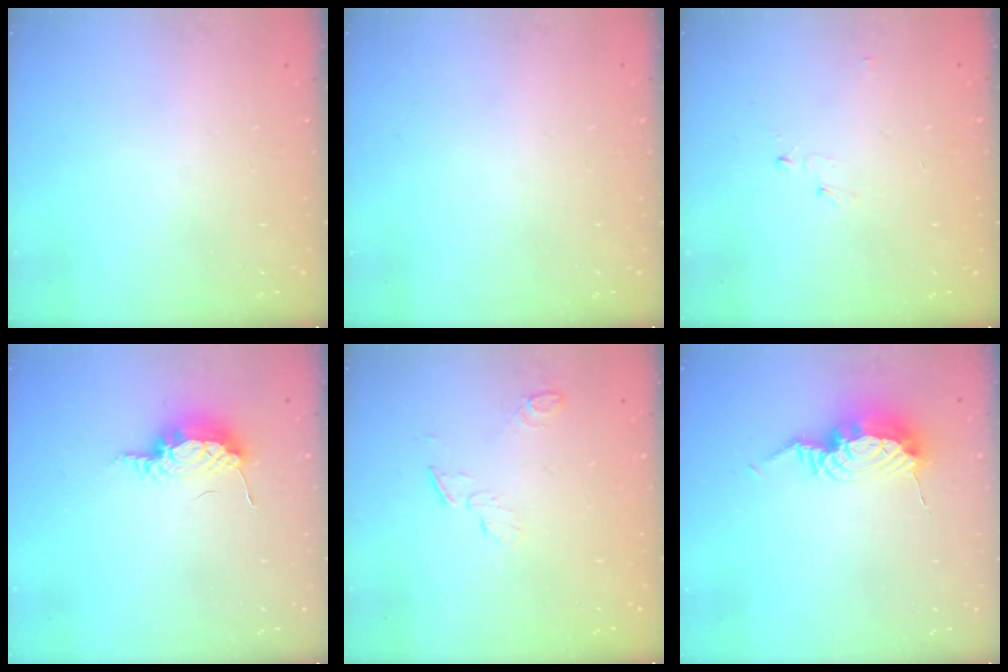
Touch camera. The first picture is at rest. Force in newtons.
{"total": 0.0}
{"total": 2.8, "press": 2.8, "slide": 0.3}
{"total": 7.6, "press": 7.5, "slide": 1.4}
{"total": 5.1, "press": 5.0, "slide": 0.5}
{"total": 11.2, "press": 11.1, "slide": 1.2}